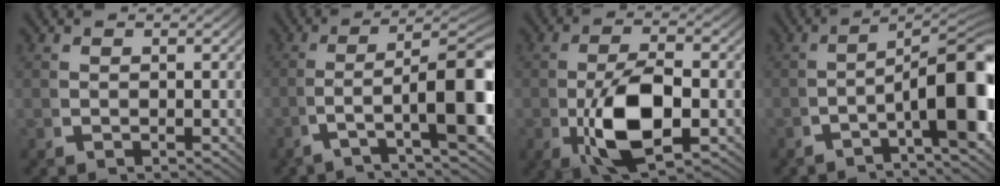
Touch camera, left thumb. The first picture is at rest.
{"total": 10.8, "force": [-2.3, 4.2, 9.6], "torque": [-0.162, -0.019, -0.029]}
{"total": 10.1, "force": [-1.8, 5.4, 8.3], "torque": [-0.189, -0.039, -0.009]}
{"total": 11.0, "force": [-1.8, 4.7, 9.8], "torque": [-0.137, -0.029, -0.024]}